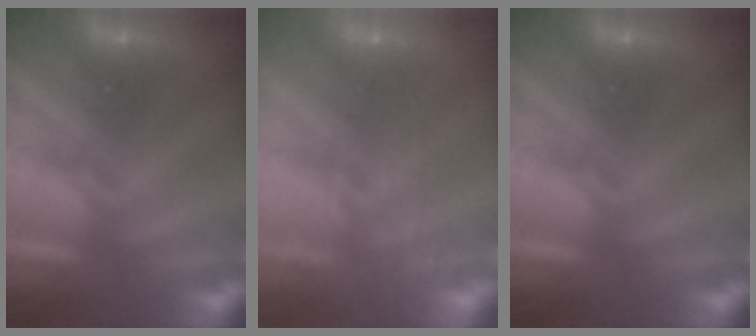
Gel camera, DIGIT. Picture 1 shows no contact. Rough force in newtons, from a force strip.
{"total": 8.7}
{"total": 0.0}